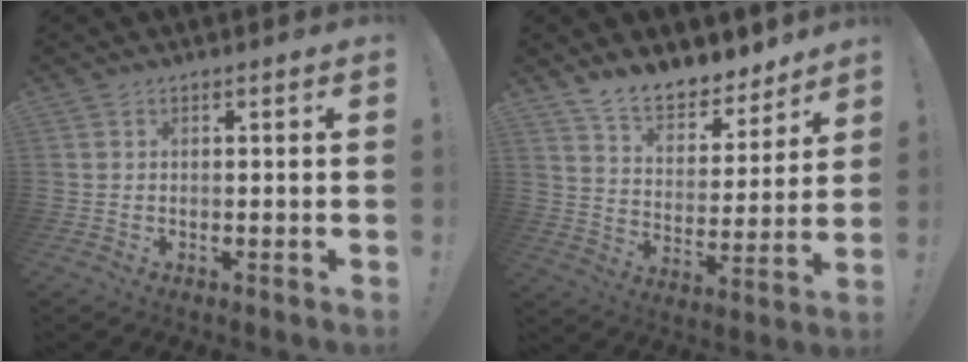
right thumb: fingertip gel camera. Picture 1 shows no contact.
{"total": 11.4, "force": [10.1, 4.2, 3.3], "torque": [-0.062, -0.080, 0.185]}